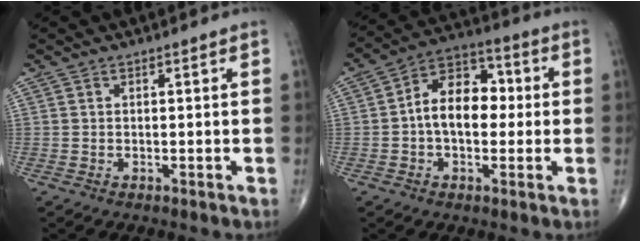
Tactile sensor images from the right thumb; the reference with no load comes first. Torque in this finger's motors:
{"motor_torque": [-0.23, 0.63, 0.29, -0.02, 0.10]}